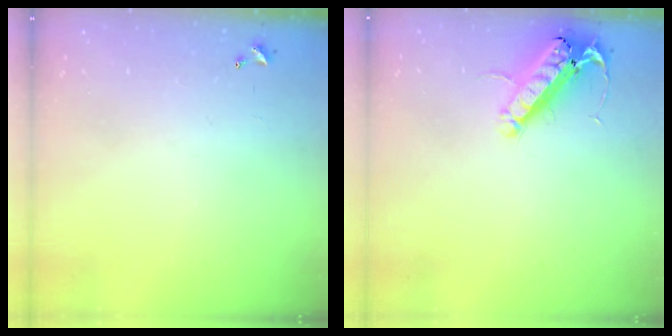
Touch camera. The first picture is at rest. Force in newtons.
{"total": 14.7, "press": 14.4, "slide": 2.7}